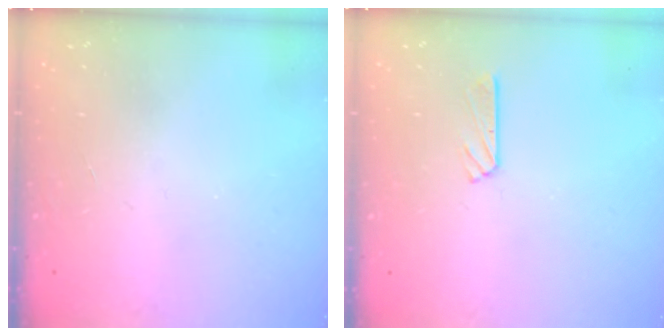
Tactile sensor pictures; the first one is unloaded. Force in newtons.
{"total": 5.7, "press": 5.7, "slide": 0.0}